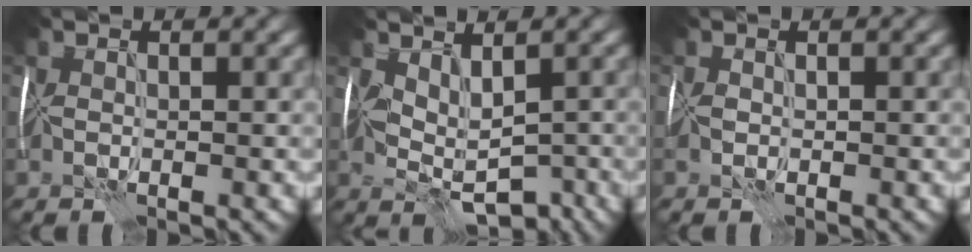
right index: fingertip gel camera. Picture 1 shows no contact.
{"total": 4.6, "force": [0.2, 2.5, 3.8], "torque": [-0.061, -0.004, 0.011]}
{"total": 1.3, "force": [-0.6, 0.8, 0.8], "torque": [-0.018, -0.004, -0.015]}